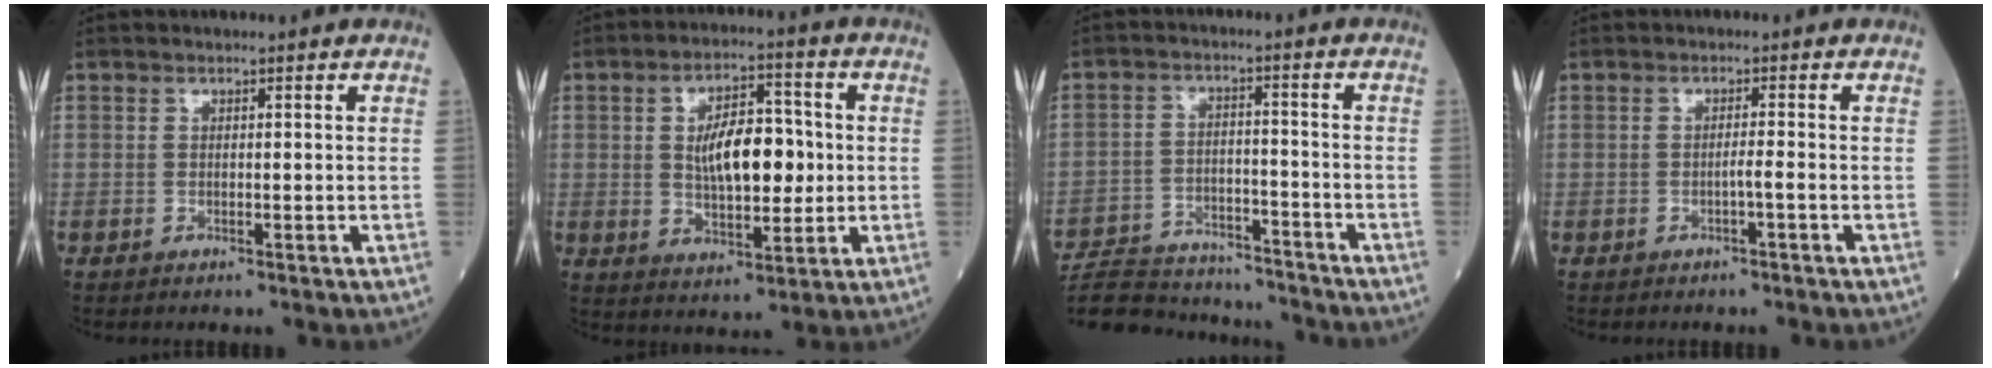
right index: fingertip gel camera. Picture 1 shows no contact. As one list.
[{"total": 10.2, "force": [0.6, 4.4, 9.2], "torque": [-0.159, 0.012, 0.014]}, {"total": 15.7, "force": [-14.8, 3.4, 3.8], "torque": [-0.078, 0.012, -0.222]}, {"total": 1.2, "force": [-0.7, -0.3, 0.9], "torque": [-0.012, 0.003, -0.013]}]